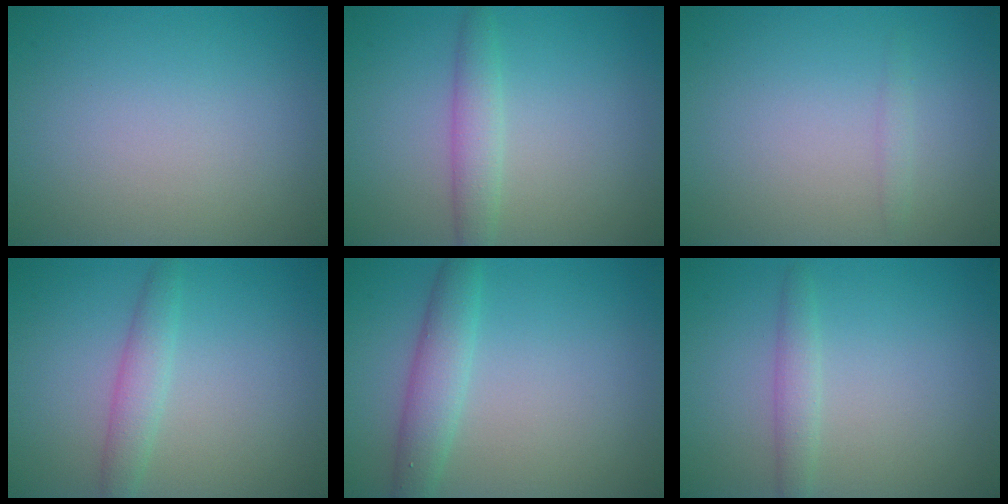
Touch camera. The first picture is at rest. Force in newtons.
{"total": 2.4, "press": 2.4, "slide": 0.1}
{"total": 0.8, "press": 0.8, "slide": 0.0}
{"total": 2.2, "press": 2.2, "slide": 0.1}
{"total": 3.1, "press": 3.1, "slide": 0.2}
{"total": 1.6, "press": 1.6, "slide": 0.0}